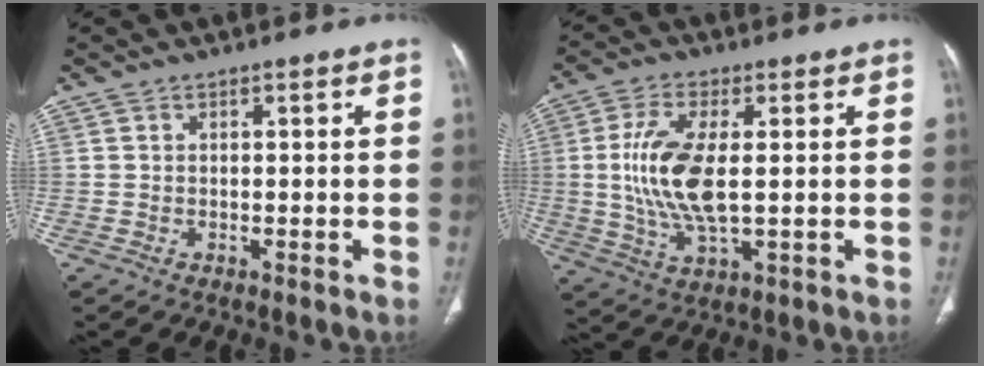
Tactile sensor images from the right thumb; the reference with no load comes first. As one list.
[{"total": 12.4, "force": [0.7, 5.0, 11.3], "torque": [-0.243, -0.009, 0.019]}]